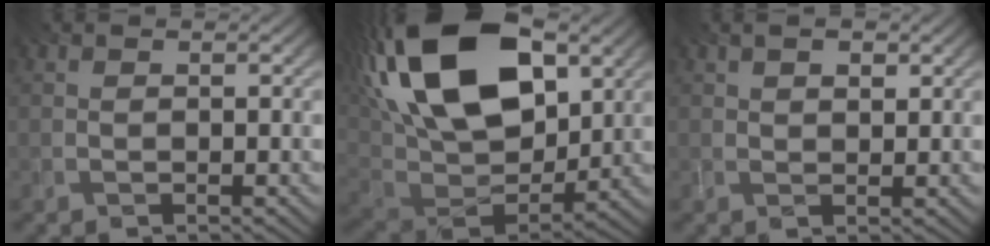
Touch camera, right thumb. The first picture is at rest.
{"total": 22.3, "force": [9.2, 12.8, 15.7], "torque": [-0.342, 0.051, 0.147]}
{"total": 2.6, "force": [1.3, 1.4, 1.8], "torque": [-0.032, 0.000, 0.025]}